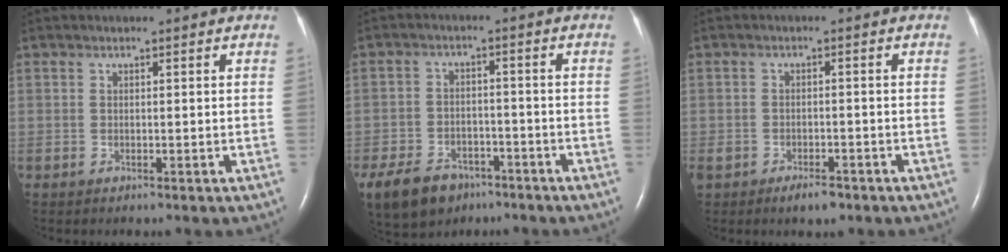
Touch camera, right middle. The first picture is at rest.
{"total": 12.2, "force": [-8.0, 7.6, 5.2], "torque": [-0.127, -0.005, -0.128]}
{"total": 4.4, "force": [-3.1, 2.2, 2.3], "torque": [-0.044, -0.002, -0.046]}